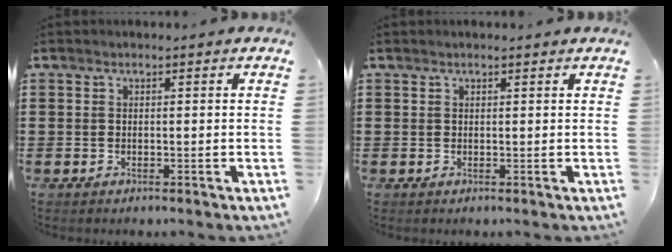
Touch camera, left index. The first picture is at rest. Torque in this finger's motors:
{"motor_torque": [1.33, 0.57, 0.11, -0.01]}